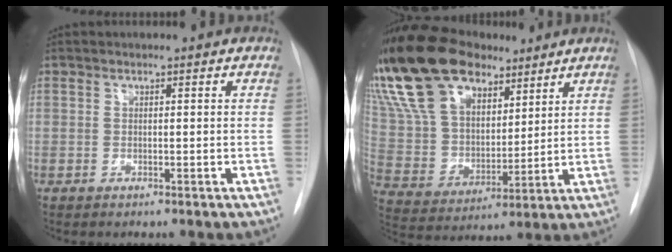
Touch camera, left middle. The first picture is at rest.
{"total": 21.9, "force": [15.0, 11.1, 11.4], "torque": [-0.262, 0.037, 0.276]}